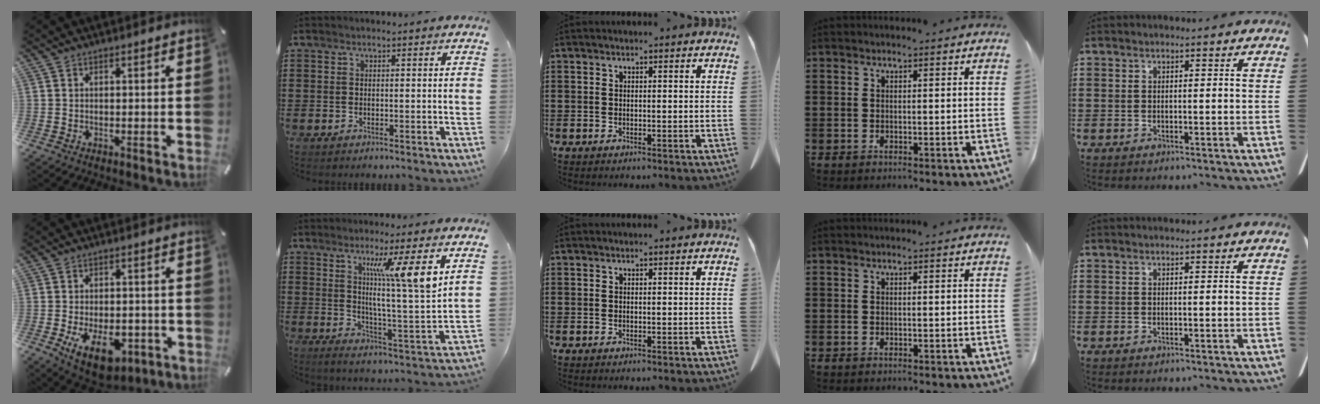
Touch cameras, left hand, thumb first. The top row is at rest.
{"thumb": {"total": 11.9, "force": [-4.2, 7.1, 8.7], "torque": [-0.142, -0.002, -0.068]}, "index": {"total": 11.1, "force": [5.3, 0.5, 9.8], "torque": [-0.176, -0.014, 0.080]}}